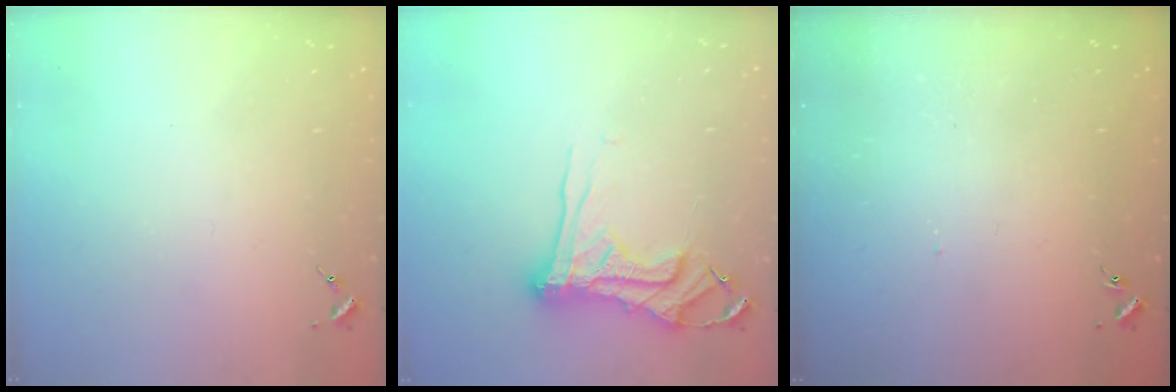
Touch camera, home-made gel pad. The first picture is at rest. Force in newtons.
{"total": 14.8, "press": 14.8, "slide": 1.3}
{"total": 2.9, "press": 2.9, "slide": 0.2}